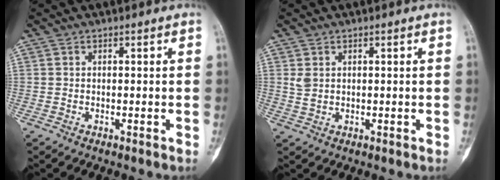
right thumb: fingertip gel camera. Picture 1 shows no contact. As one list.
[{"total": 2.1, "force": [0.8, 1.4, 1.3], "torque": [-0.027, 0.001, 0.024]}]